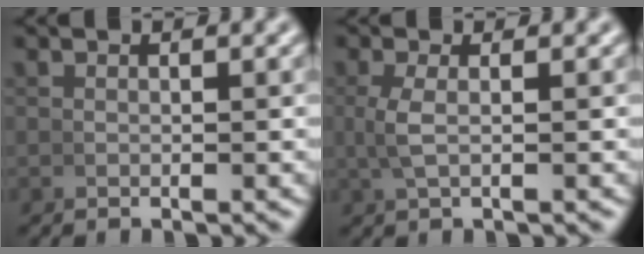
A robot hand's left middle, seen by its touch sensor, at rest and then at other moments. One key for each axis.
{"total": 1.9, "fx": 0.3, "fy": 0.3, "fz": 1.8, "tx": -0.050, "ty": 0.000, "tz": 0.011}